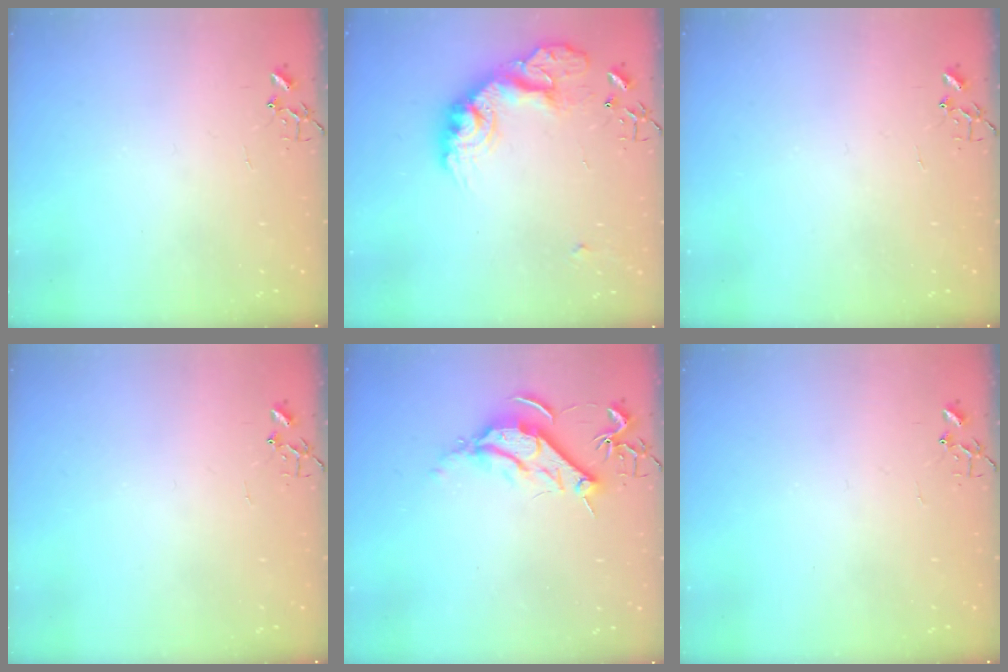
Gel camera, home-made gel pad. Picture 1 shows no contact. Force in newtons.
{"total": 19.4, "press": 19.4, "slide": 1.4}
{"total": 0.0}
{"total": 0.0}
{"total": 9.8, "press": 9.8, "slide": 0.5}
{"total": 0.0}